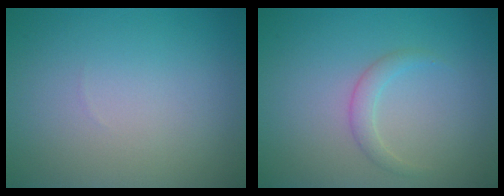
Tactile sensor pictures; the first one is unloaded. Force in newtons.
{"total": 1.4, "press": 1.4, "slide": 0.1}